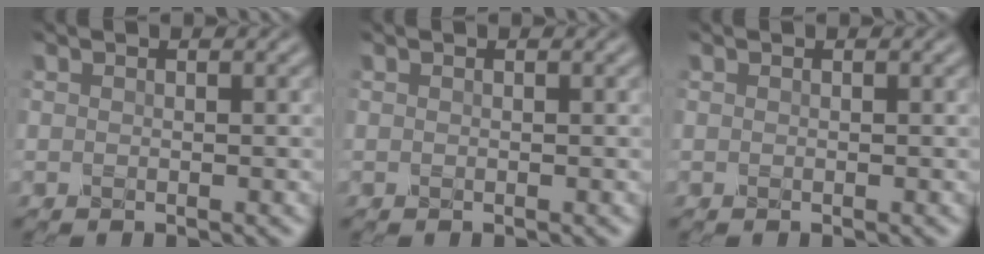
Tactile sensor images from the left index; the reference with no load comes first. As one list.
[{"total": 0.0}, {"total": 0.0}]